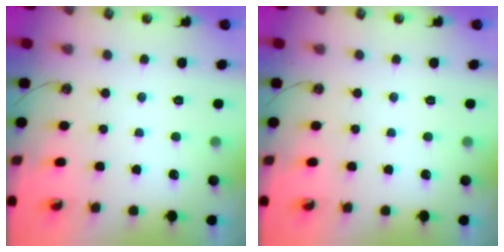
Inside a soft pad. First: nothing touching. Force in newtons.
{"total": 0.0}